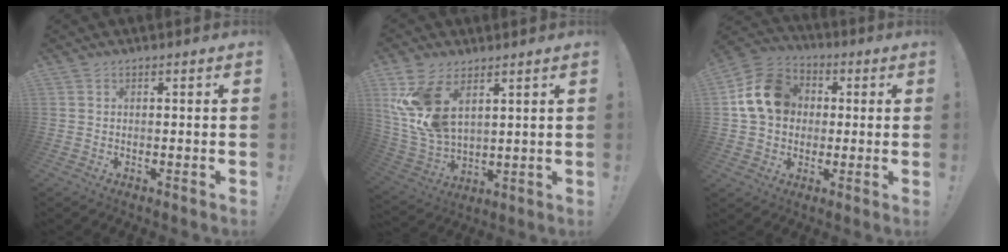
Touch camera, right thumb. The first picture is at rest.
{"total": 14.2, "force": [6.4, 8.5, 9.3], "torque": [-0.192, -0.037, 0.125]}
{"total": 16.2, "force": [2.9, 13.2, 9.0], "torque": [-0.138, 0.008, 0.063]}